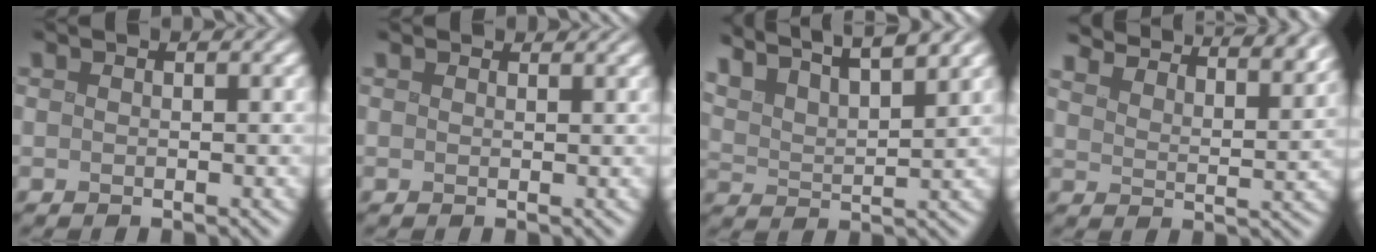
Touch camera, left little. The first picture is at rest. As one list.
[{"total": 1.6, "force": [1.5, 0.5, 0.4], "torque": [0.001, 0.003, 0.006]}, {"total": 11.6, "force": [9.1, 3.8, 6.2], "torque": [-0.118, 0.036, 0.125]}, {"total": 11.5, "force": [10.2, 2.8, 4.5], "torque": [-0.064, 0.011, 0.114]}]